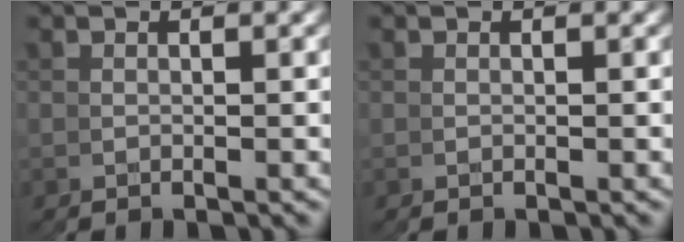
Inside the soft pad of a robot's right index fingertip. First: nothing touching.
{"total": 0.0}